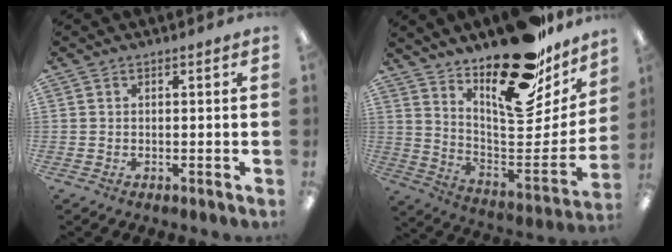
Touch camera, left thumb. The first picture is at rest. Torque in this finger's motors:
{"motor_torque": [0.78, 0.58, 1.12, -1.65, 0.17]}